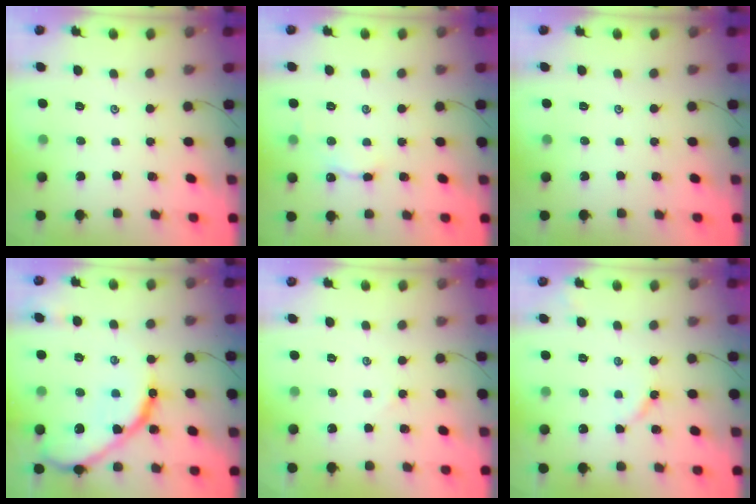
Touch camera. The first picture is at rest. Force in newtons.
{"total": 4.7, "press": 4.7, "slide": 0.5}
{"total": 0.0}
{"total": 17.3, "press": 17.3, "slide": 1.3}
{"total": 1.4, "press": 1.4, "slide": 0.4}
{"total": 2.8, "press": 2.8, "slide": 0.4}